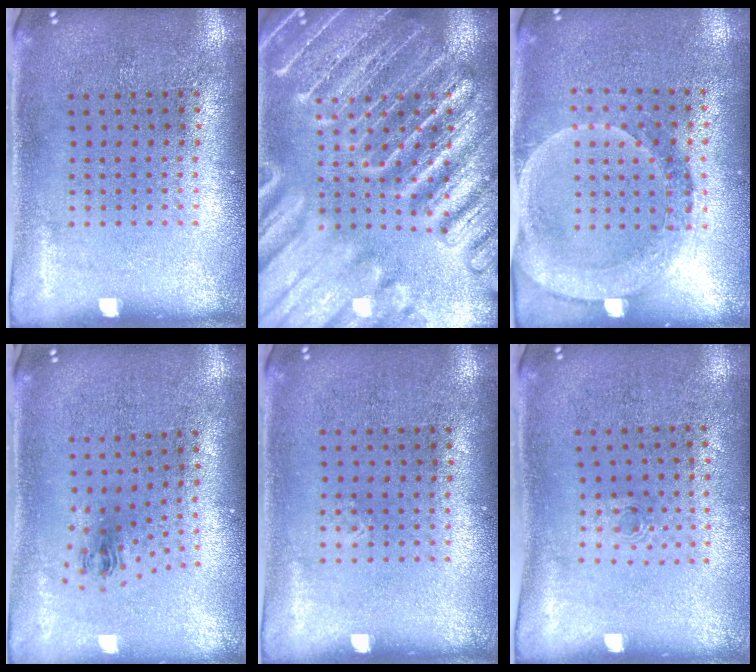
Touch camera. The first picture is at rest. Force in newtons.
{"total": 6.0, "press": 5.9, "slide": 0.8}
{"total": 1.9, "press": 1.6, "slide": 0.9}
{"total": 1.0, "press": 0.4, "slide": 0.9}
{"total": 0.0}
{"total": 0.6, "press": 0.3, "slide": 0.5}